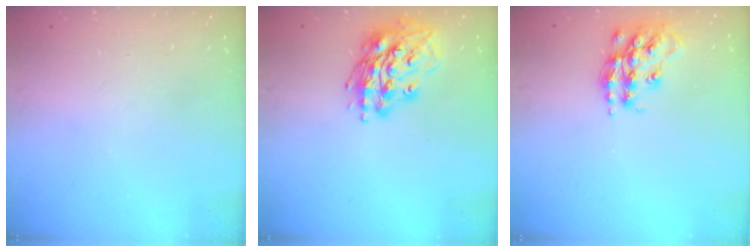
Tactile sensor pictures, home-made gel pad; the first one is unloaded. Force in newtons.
{"total": 16.0, "press": 16.0, "slide": 1.4}
{"total": 15.1, "press": 15.0, "slide": 1.0}